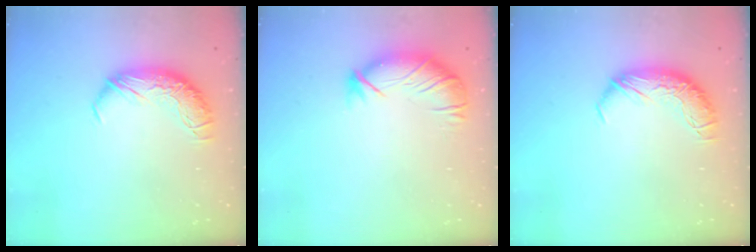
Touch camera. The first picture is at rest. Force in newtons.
{"total": 3.0, "press": 2.6, "slide": 1.5}
{"total": 0.0}